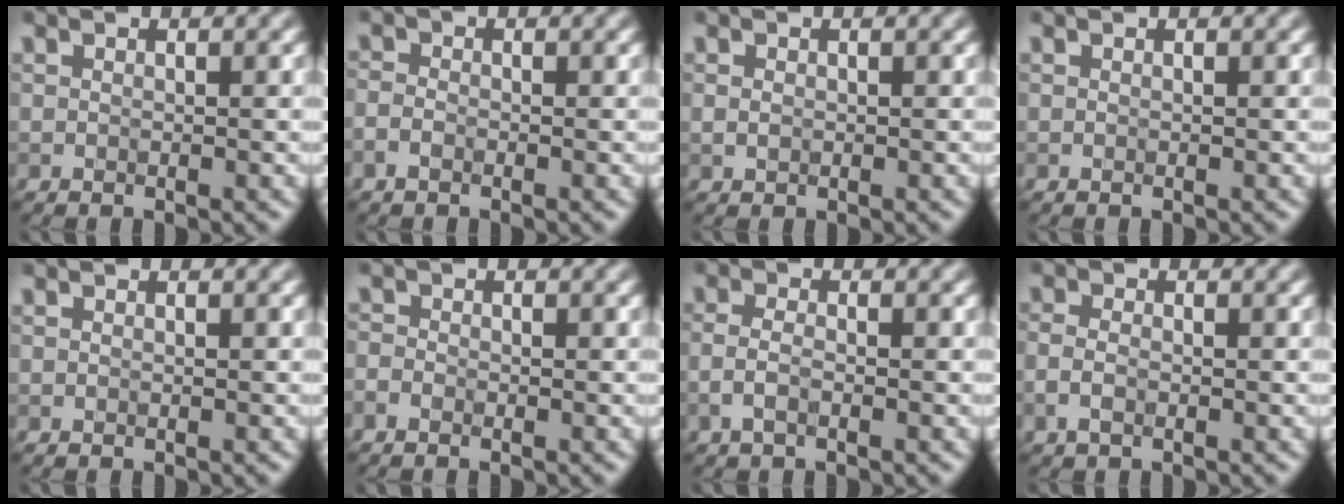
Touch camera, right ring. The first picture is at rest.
{"total": 1.3, "force": [-0.9, 0.7, 0.7], "torque": [-0.013, 0.001, -0.021]}
{"total": 0.9, "force": [0.0, 0.7, 0.5], "torque": [-0.011, -0.001, -0.001]}
{"total": 0.0}
{"total": 0.0}
{"total": 1.1, "force": [-0.8, 0.5, 0.5], "torque": [-0.007, 0.000, -0.022]}
{"total": 1.8, "force": [-0.9, 0.8, 1.4], "torque": [-0.030, 0.002, -0.024]}
{"total": 1.8, "force": [-0.7, 1.0, 1.2], "torque": [-0.027, 0.000, -0.020]}